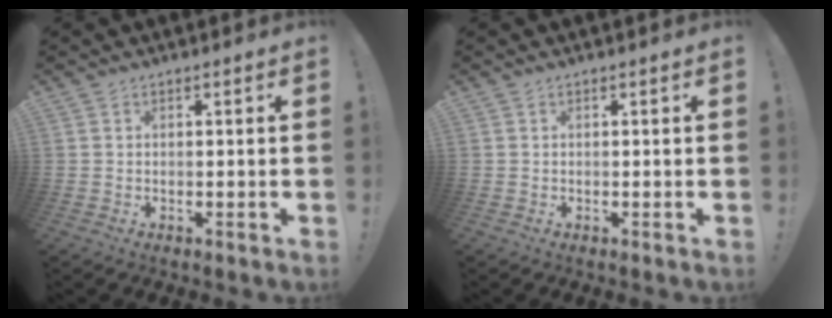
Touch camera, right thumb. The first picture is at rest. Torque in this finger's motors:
{"motor_torque": [-0.12, 0.14, -0.19, 0.13, 0.00]}